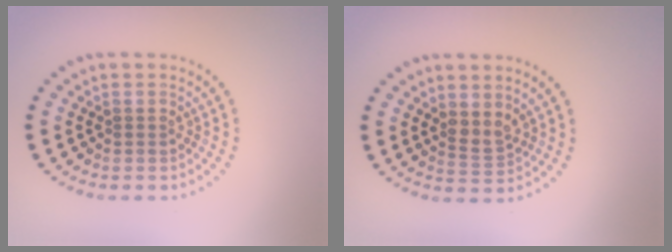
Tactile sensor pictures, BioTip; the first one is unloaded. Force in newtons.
{"total": 1.6, "press": 1.4, "slide": 0.9}